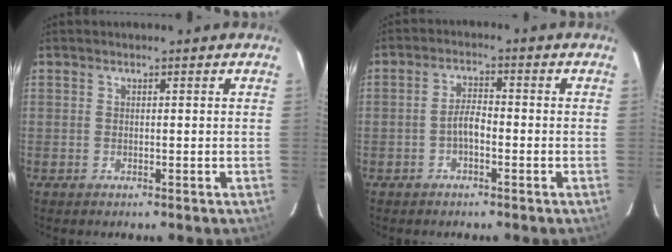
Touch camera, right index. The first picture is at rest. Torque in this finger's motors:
{"motor_torque": [0.62, -0.29, 0.41, 0.09]}